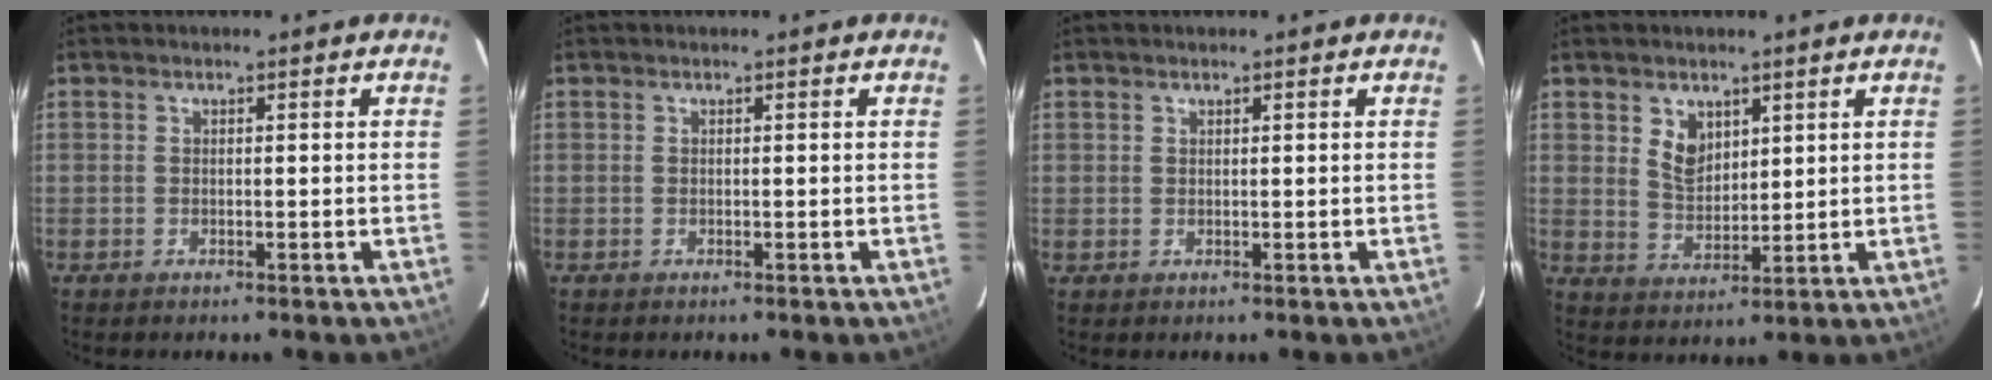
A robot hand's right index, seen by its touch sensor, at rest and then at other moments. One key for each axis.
{"total": 0.0}
{"total": 0.9, "fx": 0.4, "fy": 0.8, "fz": 0.0, "tx": 0.004, "ty": 0.004, "tz": 0.006}
{"total": 5.5, "fx": 2.7, "fy": 3.7, "fz": 3.1, "tx": -0.050, "ty": 0.001, "tz": 0.057}